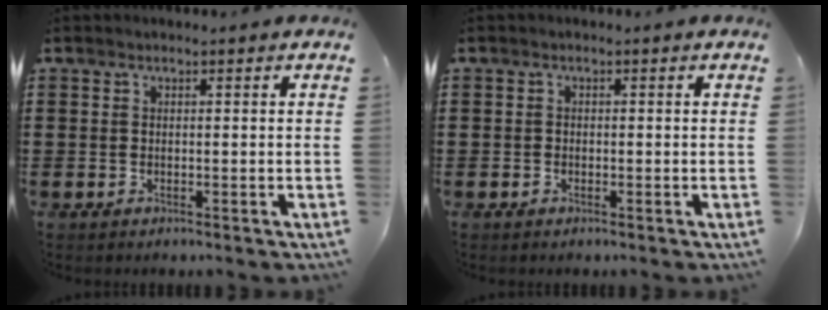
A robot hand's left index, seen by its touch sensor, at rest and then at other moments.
{"total": 0.8, "force": [-0.6, 0.4, 0.1], "torque": [-0.003, 0.000, -0.013]}